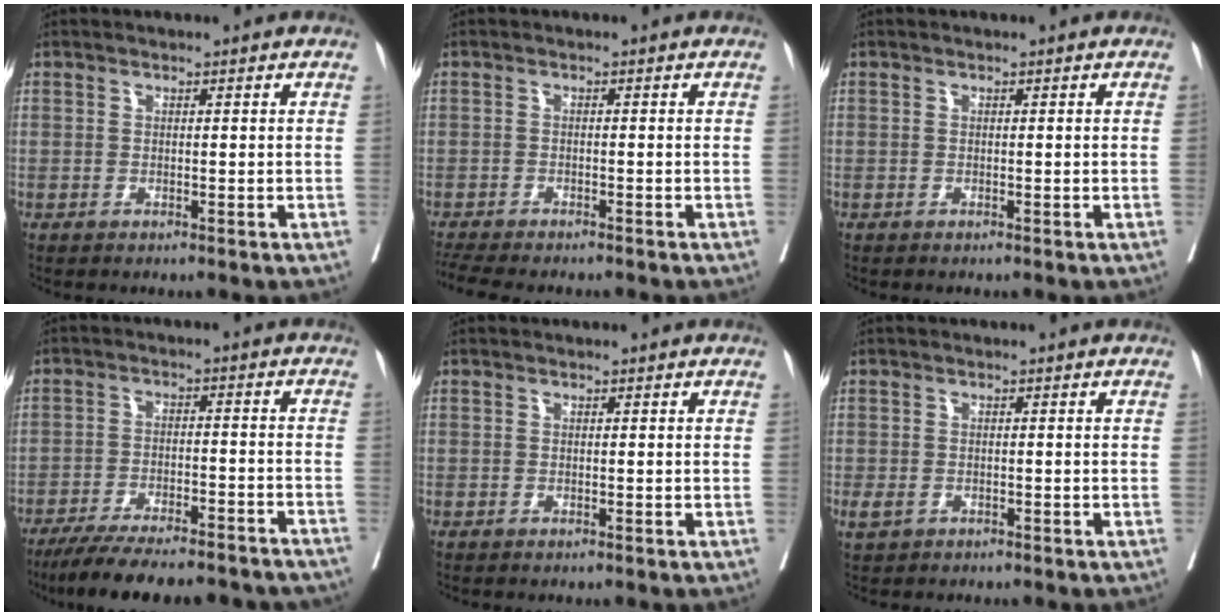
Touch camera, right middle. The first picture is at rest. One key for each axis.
{"total": 5.7, "fx": -5.2, "fy": 0.7, "fz": 2.3, "tx": -0.043, "ty": -0.011, "tz": -0.085}
{"total": 0.0}
{"total": 19.9, "fx": -17.4, "fy": 3.7, "fz": 8.9, "tx": -0.130, "ty": -0.011, "tz": -0.242}
{"total": 0.0}
{"total": 1.6, "fx": -0.8, "fy": 1.1, "fz": 0.9, "tx": -0.023, "ty": -0.002, "tz": -0.009}